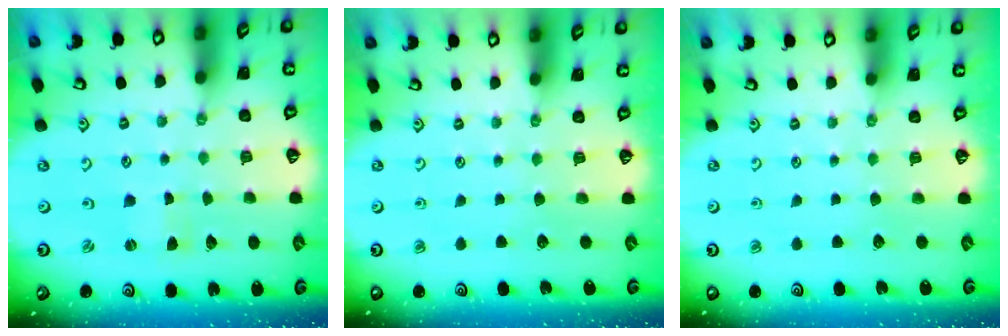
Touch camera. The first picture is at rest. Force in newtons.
{"total": 0.0}
{"total": 0.0}